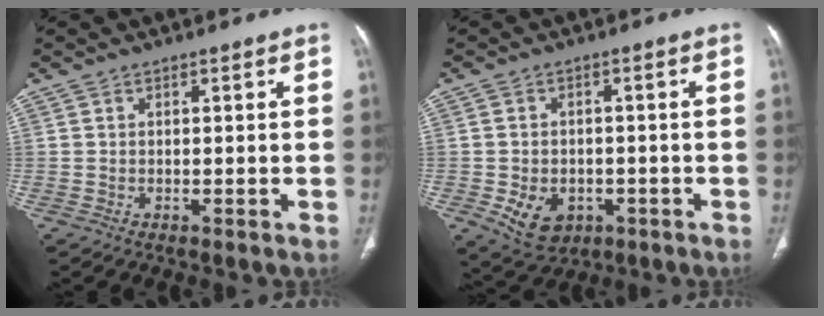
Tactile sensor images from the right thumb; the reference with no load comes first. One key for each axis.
{"total": 7.9, "fx": -2.7, "fy": 5.9, "fz": 4.6, "tx": -0.066, "ty": 0.011, "tz": -0.027}